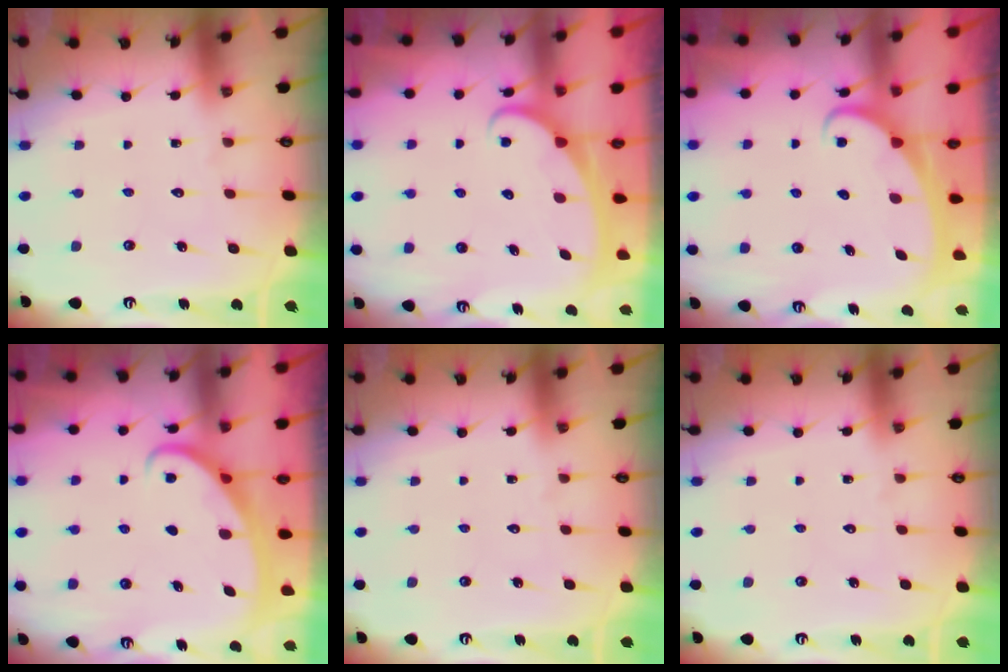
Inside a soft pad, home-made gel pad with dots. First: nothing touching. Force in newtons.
{"total": 2.3, "press": 2.3, "slide": 0.3}
{"total": 2.6, "press": 2.6, "slide": 0.3}
{"total": 2.8, "press": 2.8, "slide": 0.3}
{"total": 0.0}
{"total": 0.0}